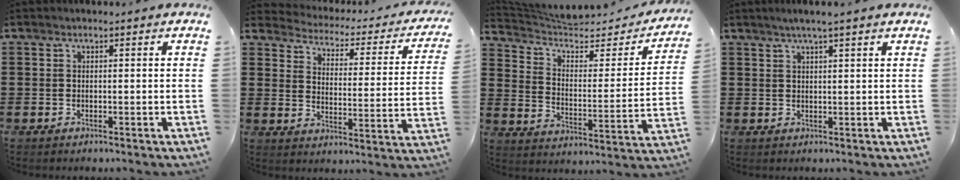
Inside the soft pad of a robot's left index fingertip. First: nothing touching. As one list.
[{"total": 2.1, "force": [2.0, 0.5, 0.4], "torque": [-0.029, -0.024, 0.024]}, {"total": 5.3, "force": [4.3, 2.1, 2.2], "torque": [-0.071, -0.031, 0.068]}, {"total": 2.4, "force": [1.8, -0.4, 1.6], "torque": [-0.032, 0.000, 0.033]}]